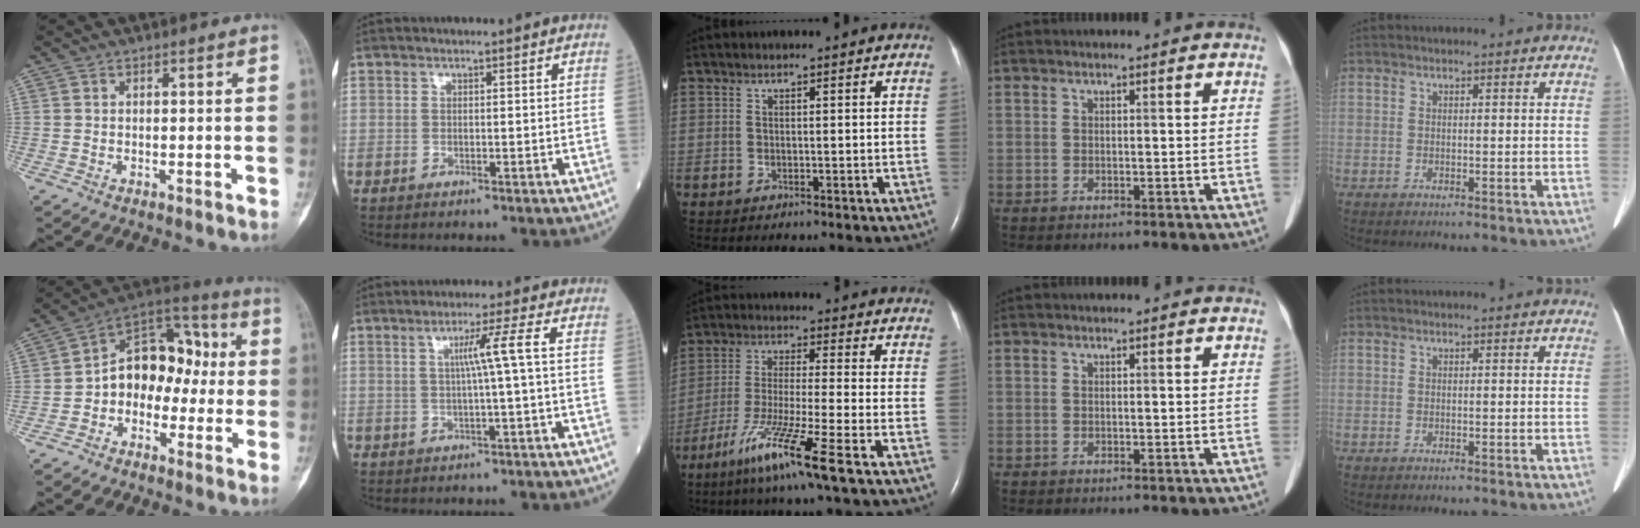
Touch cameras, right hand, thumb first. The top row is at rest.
{"thumb": {"total": 13.6, "force": [-1.4, 9.8, 9.3], "torque": [-0.097, 0.052, -0.040]}, "index": {"total": 4.3, "force": [0.3, -1.3, 4.1], "torque": [-0.074, 0.006, 0.007]}, "middle": {"total": 12.1, "force": [-6.6, -1.2, 10.0], "torque": [-0.198, -0.038, -0.124]}}